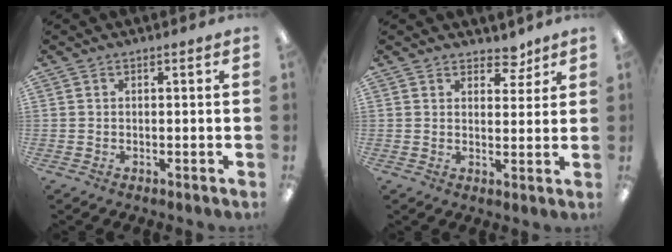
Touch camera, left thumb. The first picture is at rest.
{"total": 4.9, "force": [4.0, 2.5, 1.4], "torque": [0.003, -0.027, 0.066]}